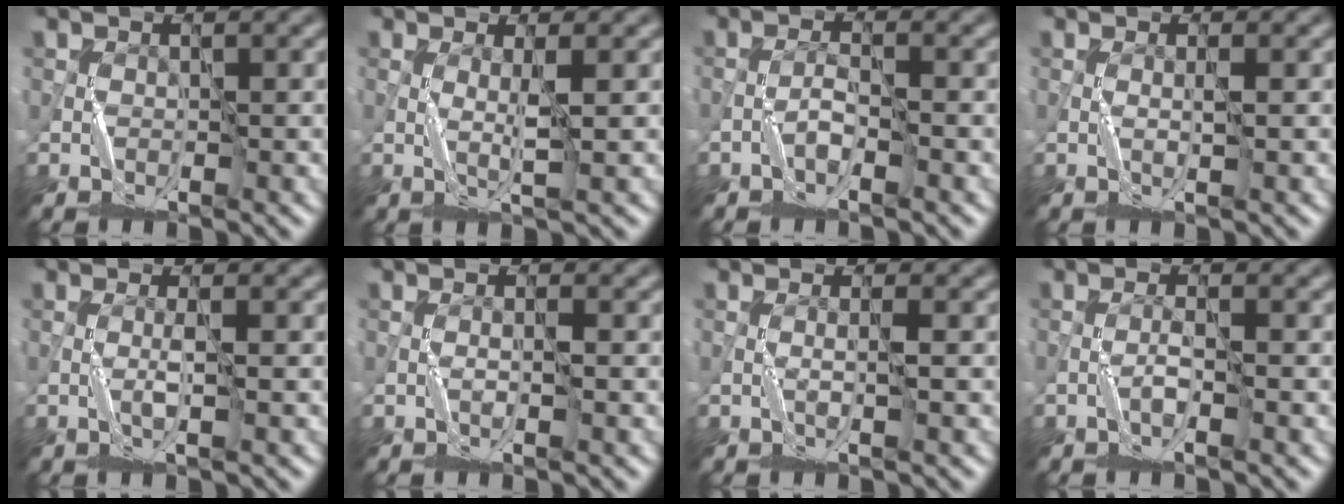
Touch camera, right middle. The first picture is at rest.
{"total": 1.3, "force": [0.5, -0.9, 0.8], "torque": [-0.025, -0.003, 0.010]}
{"total": 1.1, "force": [-0.8, -0.7, 0.1], "torque": [-0.008, 0.005, -0.019]}
{"total": 0.8, "force": [0.3, -0.8, 0.0], "torque": [-0.005, 0.001, 0.006]}
{"total": 1.0, "force": [0.0, -0.9, 0.4], "torque": [-0.015, 0.002, -0.003]}
{"total": 0.6, "force": [-0.1, -0.6, -0.1], "torque": [-0.005, 0.001, -0.003]}
{"total": 1.0, "force": [0.0, -1.0, 0.0], "torque": [-0.007, 0.001, -0.001]}
{"total": 1.0, "force": [-0.5, -0.8, 0.1], "torque": [-0.008, 0.004, -0.013]}